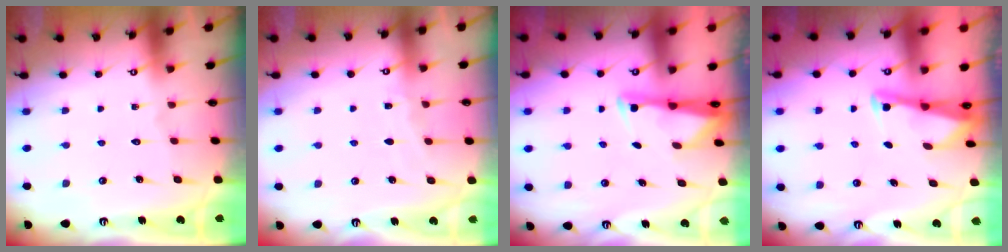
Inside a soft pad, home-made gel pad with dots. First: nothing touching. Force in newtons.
{"total": 3.0, "press": 3.0, "slide": 0.4}
{"total": 2.7, "press": 2.7, "slide": 0.4}
{"total": 2.5, "press": 2.5, "slide": 0.1}